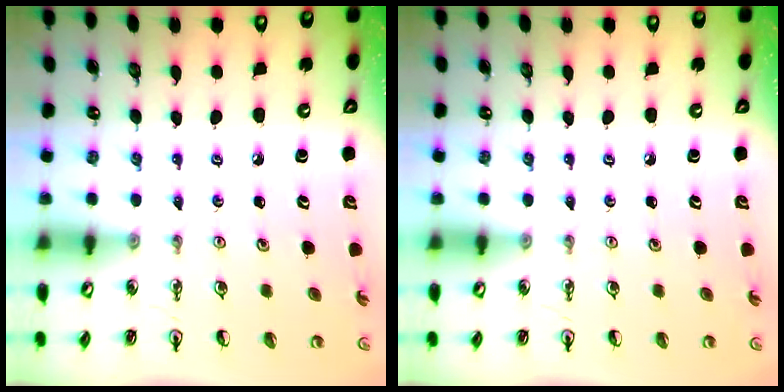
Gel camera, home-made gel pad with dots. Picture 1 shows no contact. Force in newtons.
{"total": 0.0}